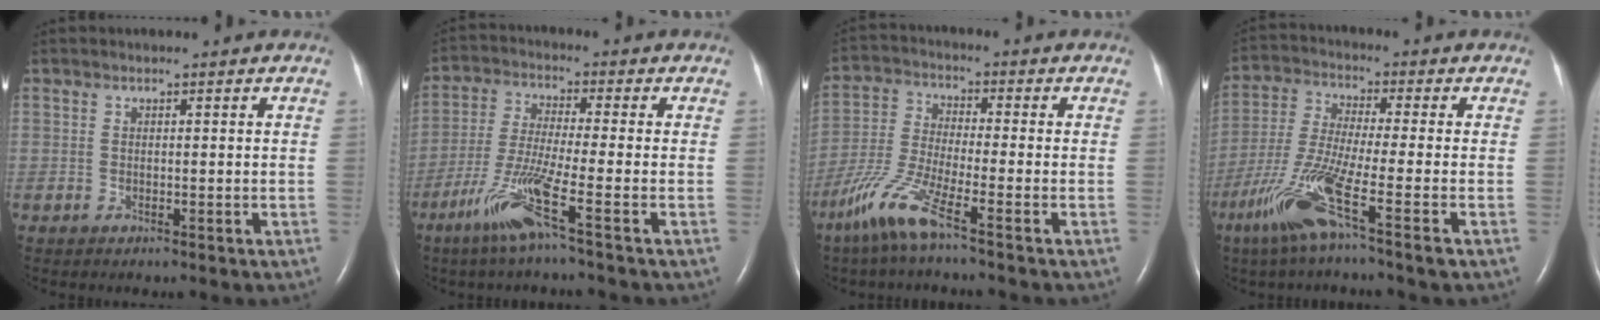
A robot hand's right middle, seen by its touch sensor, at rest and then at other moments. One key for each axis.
{"total": 8.8, "fx": -4.9, "fy": -1.3, "fz": 7.2, "tx": -0.144, "ty": -0.027, "tz": -0.104}
{"total": 8.3, "fx": -5.5, "fy": -0.1, "fz": 6.2, "tx": -0.142, "ty": -0.019, "tz": -0.120}
{"total": 11.6, "fx": -5.9, "fy": -0.7, "fz": 10.0, "tx": -0.209, "ty": -0.029, "tz": -0.120}